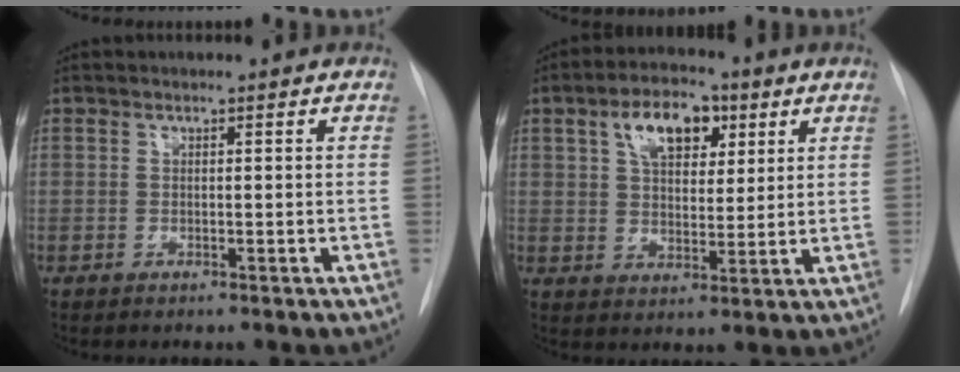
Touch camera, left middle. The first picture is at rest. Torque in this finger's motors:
{"motor_torque": [1.18, -0.50, 0.46, 0.05]}